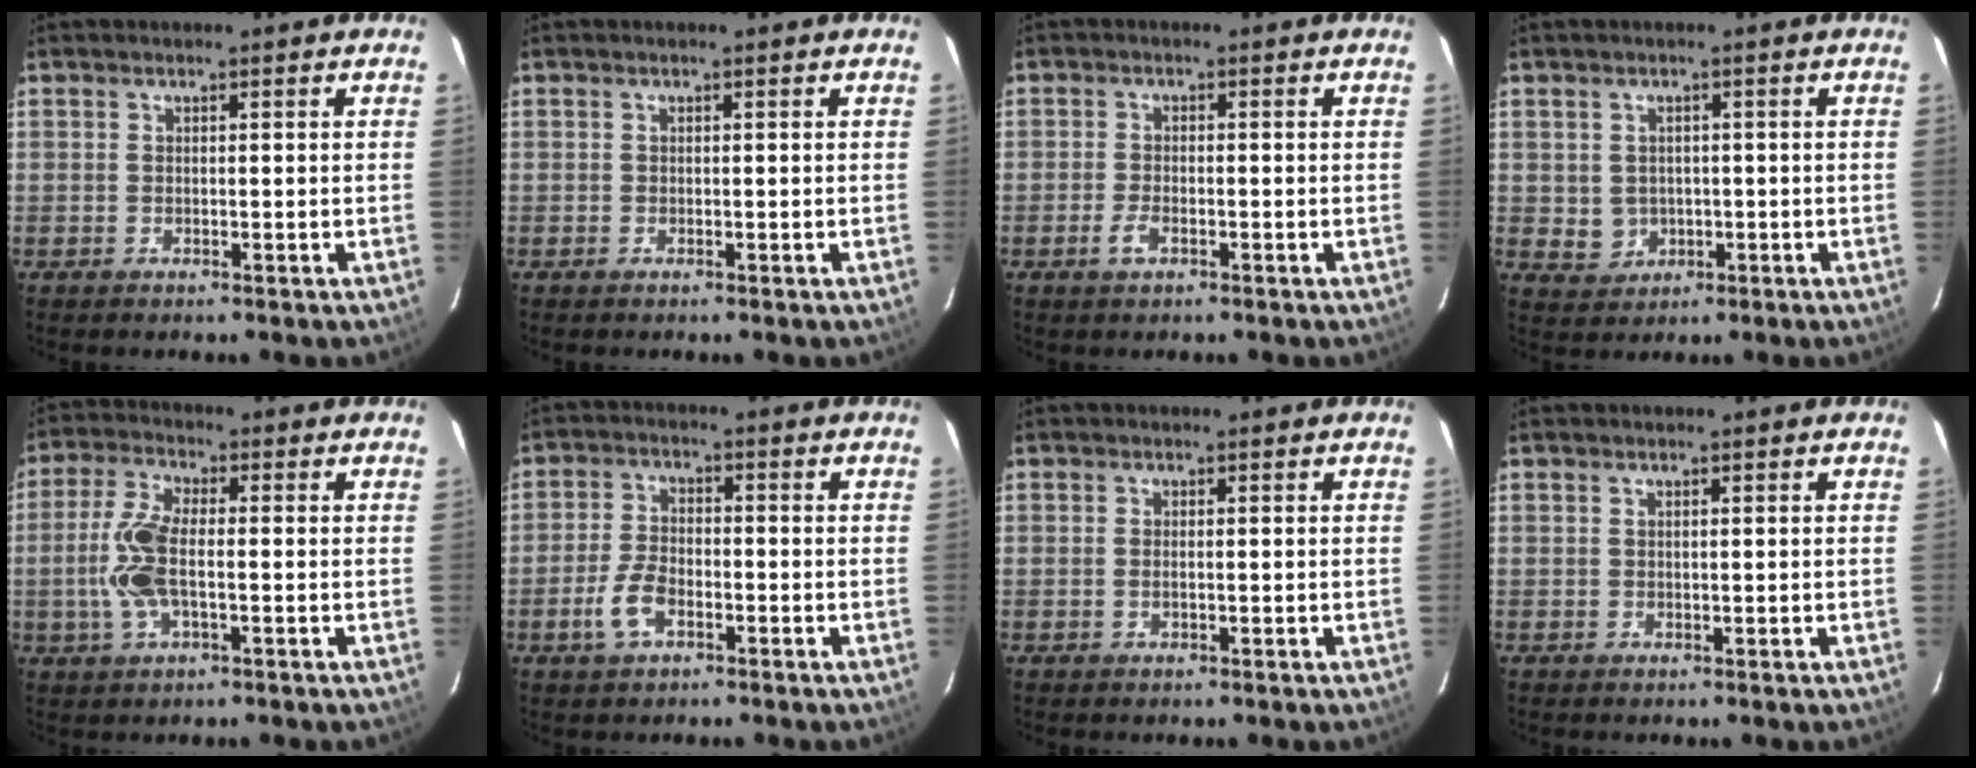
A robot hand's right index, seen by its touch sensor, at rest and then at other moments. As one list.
[{"total": 0.0}, {"total": 2.5, "force": [-1.3, 1.1, 1.8], "torque": [-0.042, 0.000, -0.024]}, {"total": 3.9, "force": [-0.1, 3.8, 0.8], "torque": [-0.020, 0.010, 0.014]}, {"total": 9.0, "force": [-1.3, 3.4, 8.2], "torque": [-0.181, 0.006, -0.028]}, {"total": 5.8, "force": [-2.8, 3.0, 4.1], "torque": [-0.092, 0.005, -0.051]}, {"total": 0.9, "force": [-0.2, 0.1, 0.8], "torque": [-0.017, 0.001, -0.004]}, {"total": 0.0}]